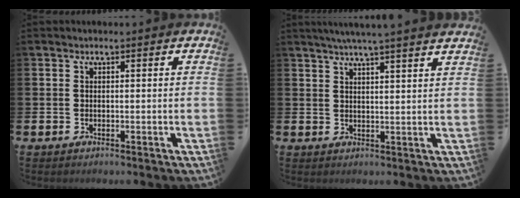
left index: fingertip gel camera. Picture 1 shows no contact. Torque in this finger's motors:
{"motor_torque": [0.10, -0.42, 0.60, 0.21]}